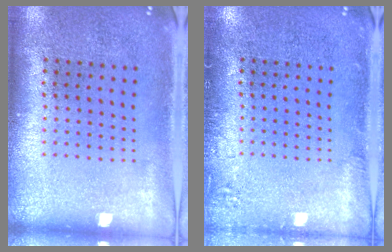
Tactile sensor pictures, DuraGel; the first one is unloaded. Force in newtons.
{"total": 1.5, "press": 1.4, "slide": 0.3}